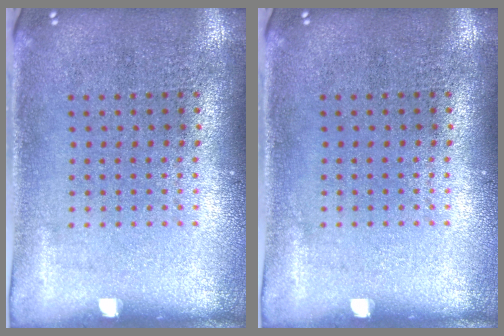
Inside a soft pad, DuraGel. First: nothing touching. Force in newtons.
{"total": 0.0}